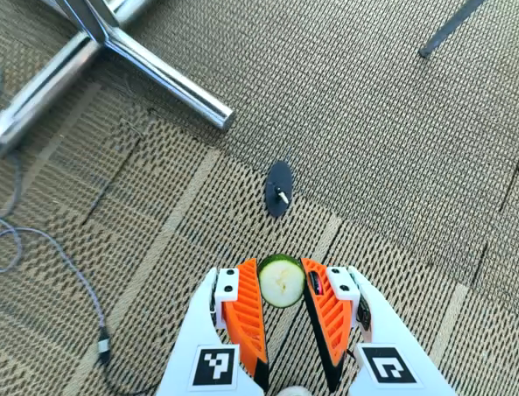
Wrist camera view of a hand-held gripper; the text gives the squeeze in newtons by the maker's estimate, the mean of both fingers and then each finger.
{"total": 6.5, "left": 6.0, "right": 6.9}